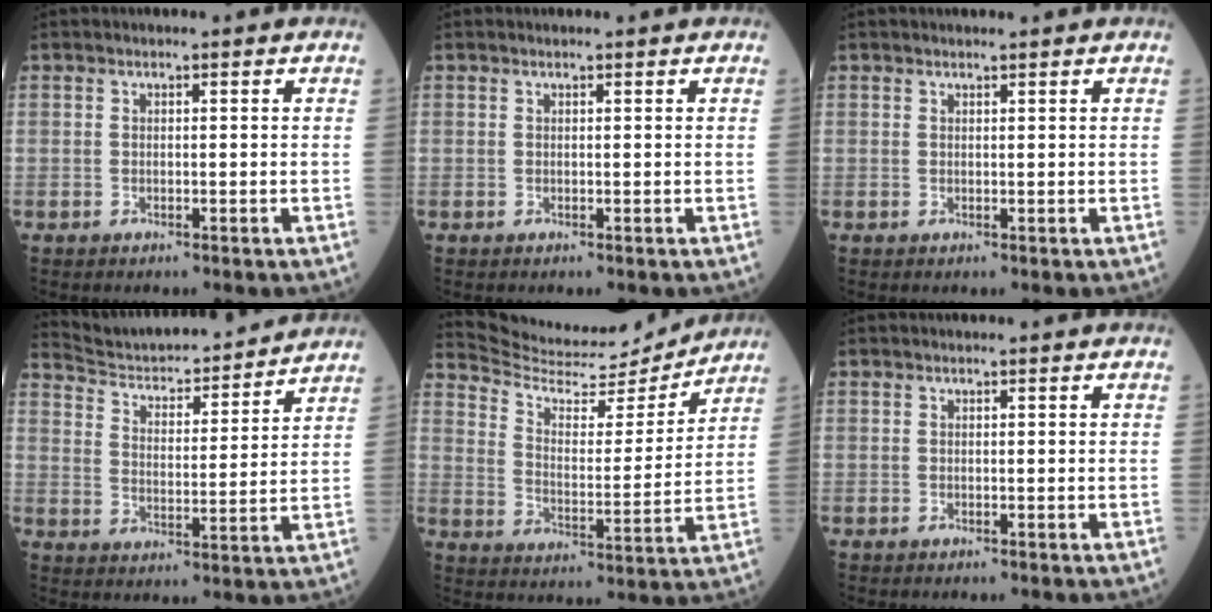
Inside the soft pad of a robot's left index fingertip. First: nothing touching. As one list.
[{"total": 0.8, "force": [0.7, -0.1, 0.3], "torque": [-0.007, 0.005, 0.013]}, {"total": 1.8, "force": [1.6, 0.0, 0.8], "torque": [-0.008, 0.013, 0.026]}, {"total": 17.4, "force": [16.6, 1.9, 4.8], "torque": [-0.080, 0.001, 0.244]}, {"total": 15.6, "force": [15.3, 1.5, 2.5], "torque": [-0.053, -0.015, 0.235]}, {"total": 0.0}]